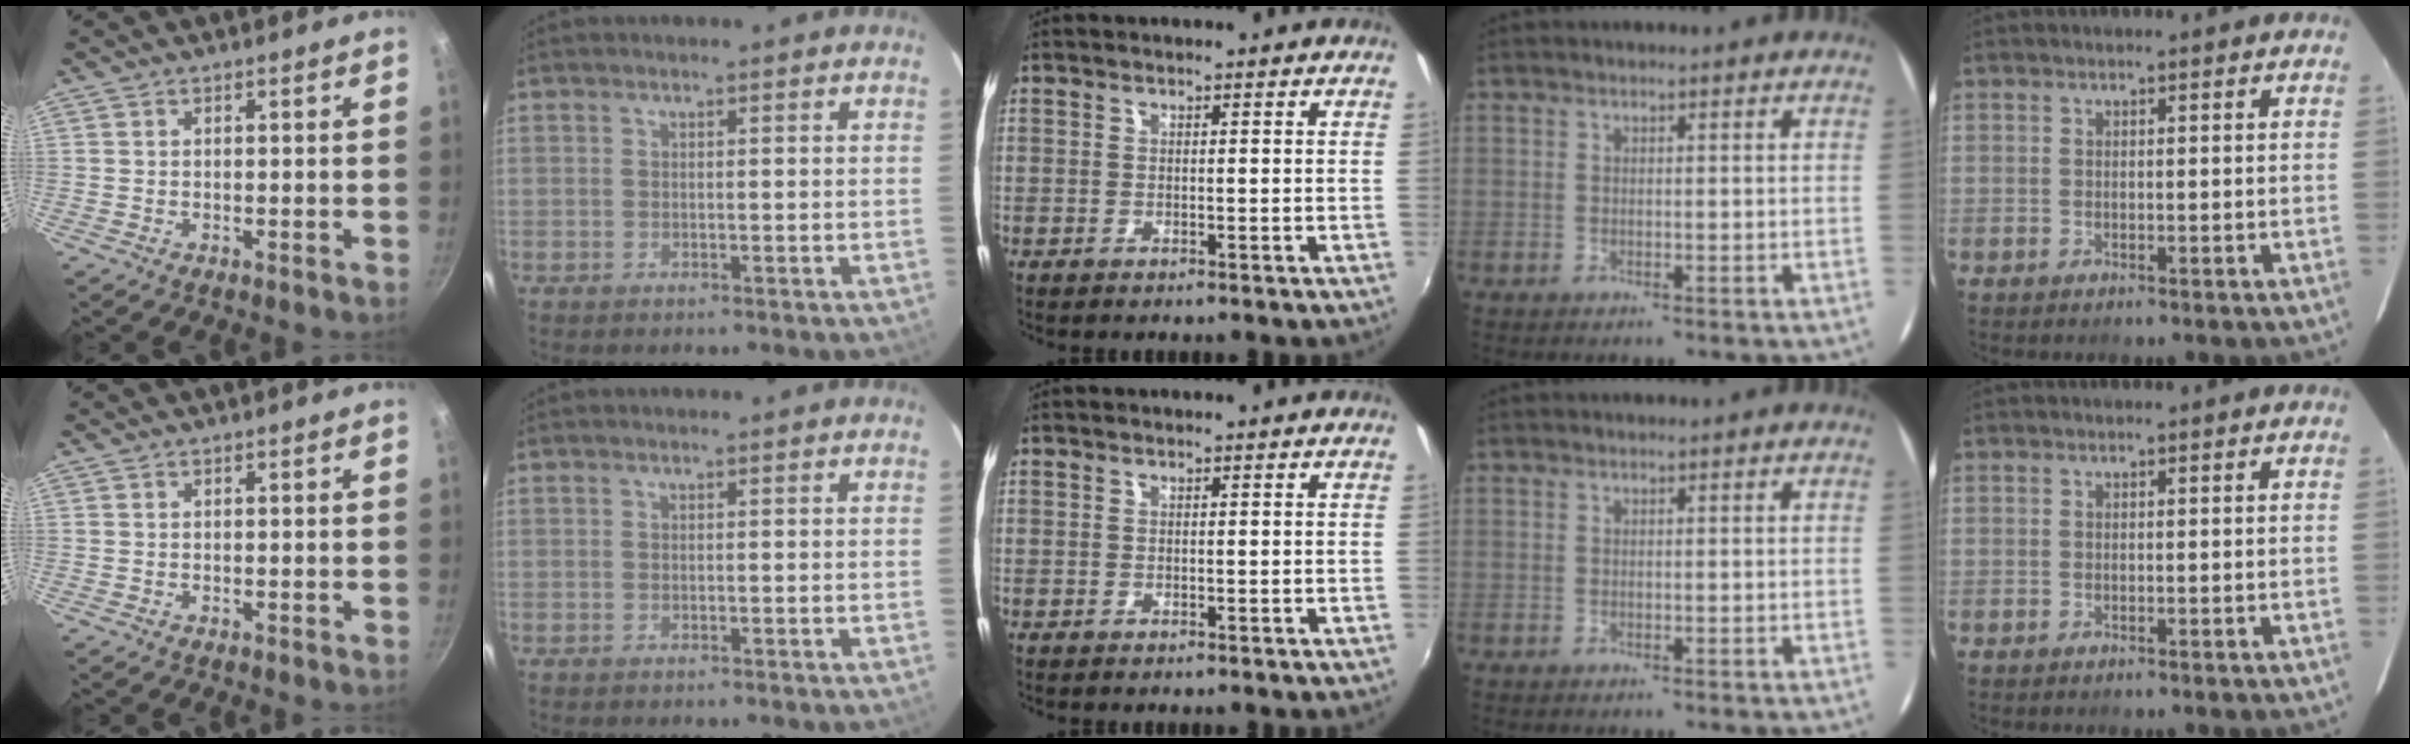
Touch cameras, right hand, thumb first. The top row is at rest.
{}